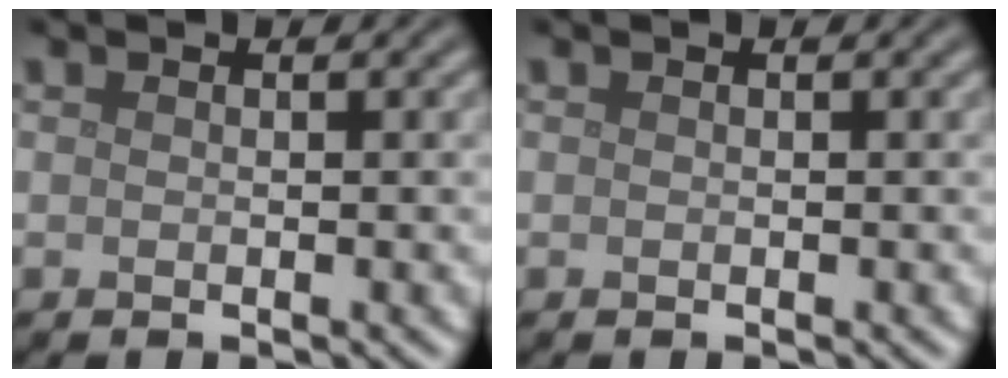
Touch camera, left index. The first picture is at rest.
{"total": 0.0}